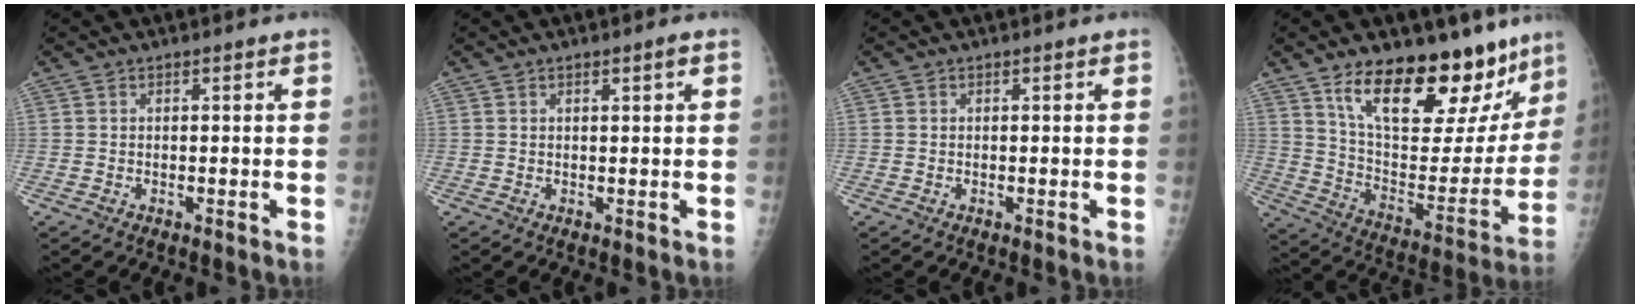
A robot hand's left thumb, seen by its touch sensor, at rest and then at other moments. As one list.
[{"total": 1.2, "force": [0.6, 0.2, 1.0], "torque": [-0.016, -0.001, 0.009]}, {"total": 0.0}, {"total": 26.0, "force": [17.3, 11.3, 15.8], "torque": [-0.180, -0.076, 0.277]}]